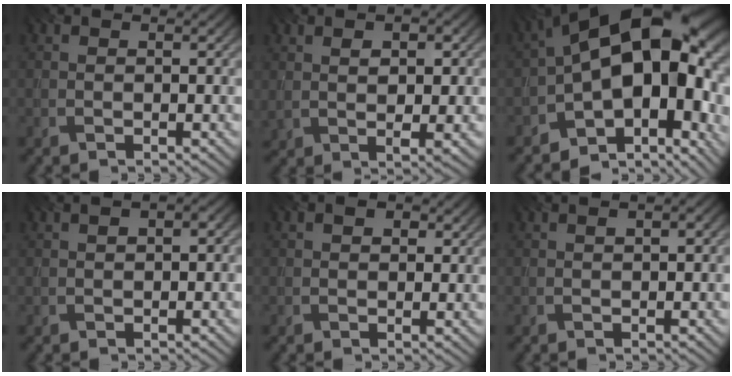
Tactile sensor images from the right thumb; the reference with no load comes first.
{"total": 4.5, "force": [1.0, 2.3, 3.7], "torque": [-0.066, -0.004, 0.025]}
{"total": 19.3, "force": [0.0, 11.6, 15.5], "torque": [-0.226, -0.015, 0.022]}
{"total": 2.1, "force": [0.2, 1.1, 1.8], "torque": [-0.027, 0.005, 0.005]}
{"total": 2.1, "force": [1.0, 1.4, 1.2], "torque": [-0.018, -0.005, 0.014]}
{"total": 1.5, "force": [0.3, 0.7, 1.4], "torque": [-0.022, 0.006, 0.005]}